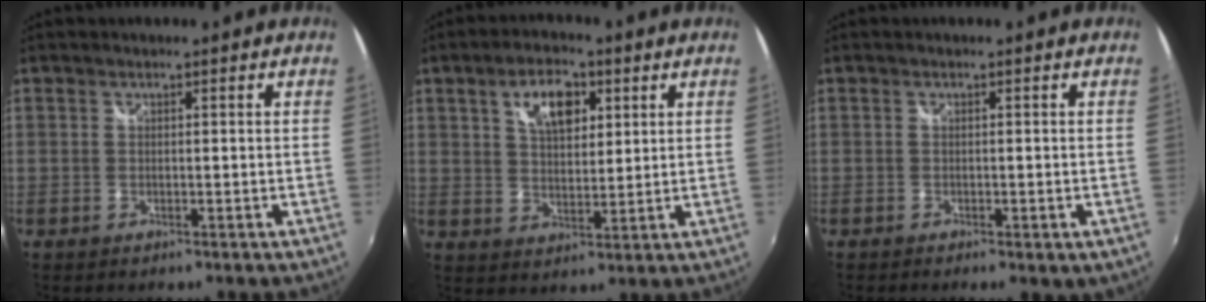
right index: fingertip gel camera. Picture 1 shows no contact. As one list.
[{"total": 8.5, "force": [3.7, 4.4, 6.2], "torque": [-0.105, 0.019, 0.065]}, {"total": 3.3, "force": [-1.8, 1.0, 2.6], "torque": [-0.040, -0.016, -0.020]}]